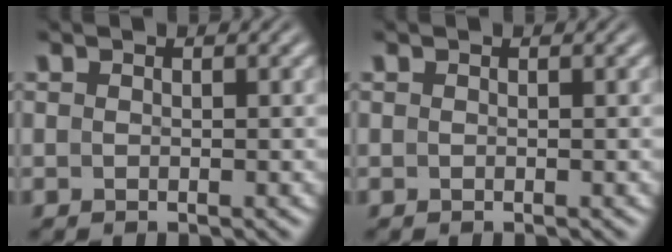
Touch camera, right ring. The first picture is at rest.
{"total": 0.0}